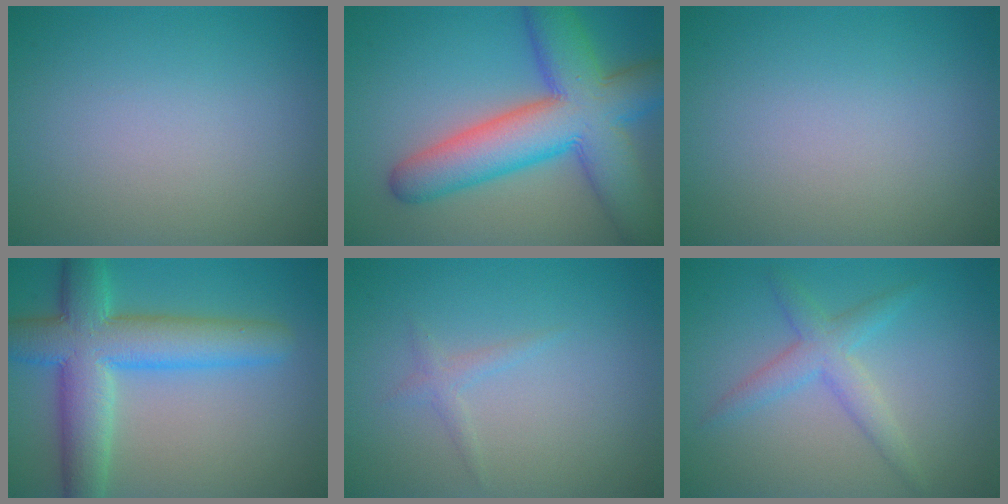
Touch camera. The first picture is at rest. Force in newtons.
{"total": 11.2, "press": 11.2, "slide": 0.3}
{"total": 0.0}
{"total": 8.6, "press": 8.6, "slide": 0.3}
{"total": 1.0, "press": 1.0, "slide": 0.1}
{"total": 2.9, "press": 2.9, "slide": 0.1}